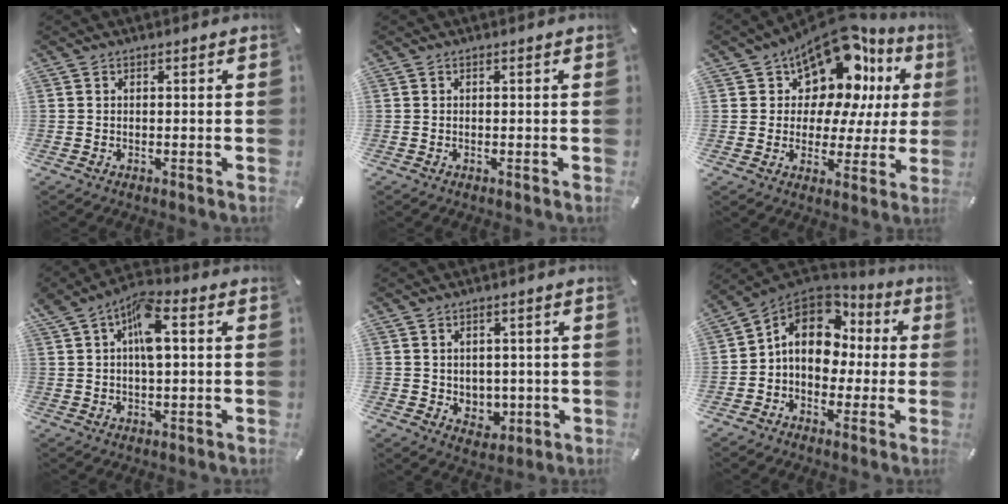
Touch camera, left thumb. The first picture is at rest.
{"total": 0.0}
{"total": 14.8, "force": [10.6, 8.0, 6.6], "torque": [-0.111, -0.089, 0.187]}
{"total": 8.3, "force": [2.3, 3.8, 7.1], "torque": [-0.122, 0.005, 0.038]}
{"total": 4.3, "force": [1.2, 4.1, 0.8], "torque": [0.007, -0.011, 0.019]}
{"total": 12.5, "force": [1.7, 10.2, 7.0], "torque": [-0.142, 0.006, 0.035]}